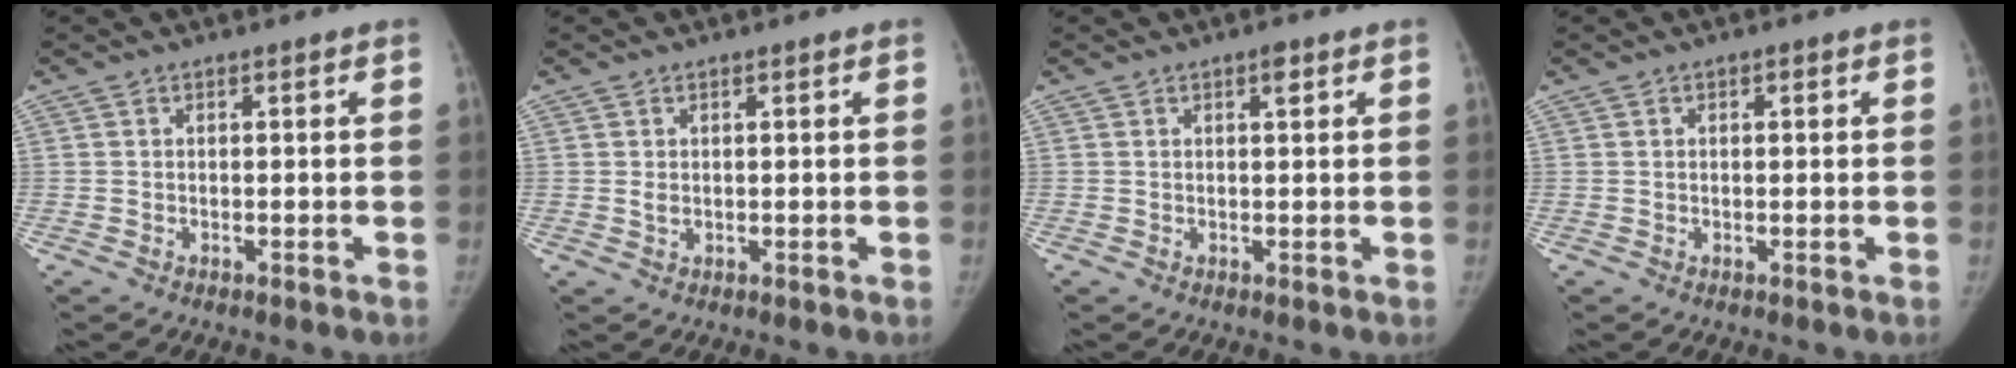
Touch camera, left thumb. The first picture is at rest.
{"total": 1.2, "force": [0.2, 0.8, 0.9], "torque": [-0.013, -0.002, 0.006]}
{"total": 1.6, "force": [0.8, 0.6, 1.3], "torque": [-0.014, -0.001, 0.010]}
{"total": 1.1, "force": [0.4, 0.6, 0.9], "torque": [-0.013, 0.002, 0.005]}